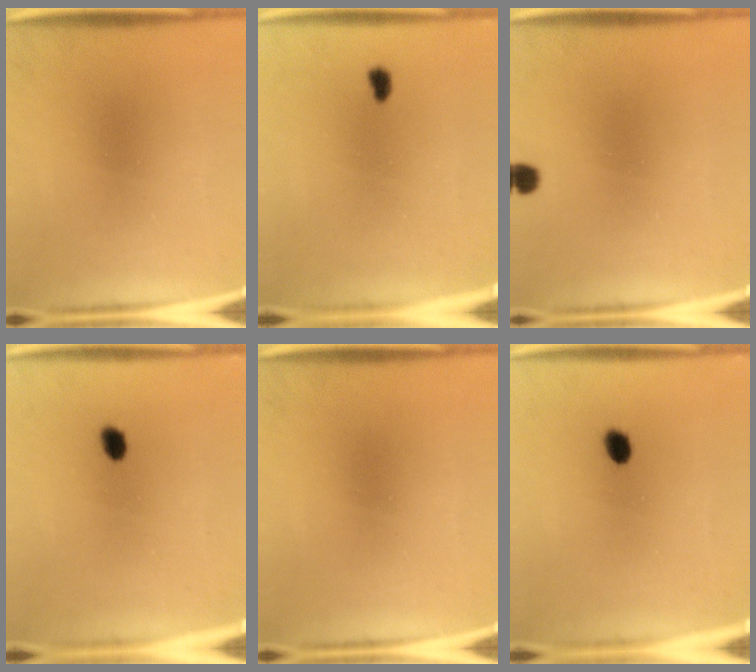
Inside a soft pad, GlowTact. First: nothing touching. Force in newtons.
{"total": 1.3}
{"total": 2.0}
{"total": 1.8}
{"total": 0.0}
{"total": 2.6}